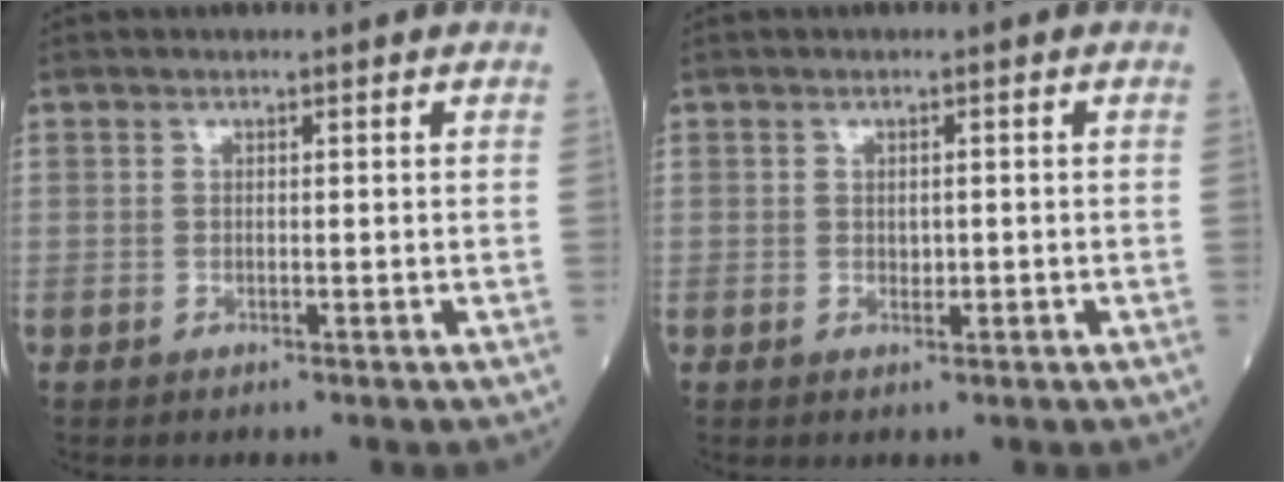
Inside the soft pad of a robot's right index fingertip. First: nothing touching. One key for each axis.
{"total": 1.1, "fx": -0.1, "fy": 0.7, "fz": 0.8, "tx": -0.012, "ty": -0.001, "tz": 0.000}